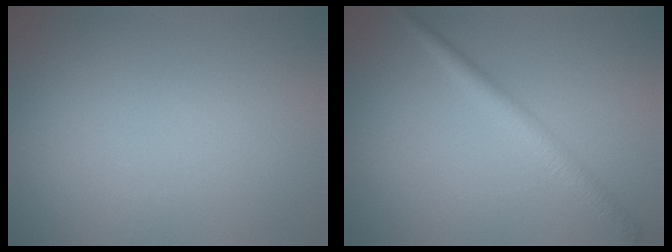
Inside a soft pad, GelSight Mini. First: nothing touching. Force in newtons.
{"total": 2.4, "press": 2.4, "slide": 0.0}